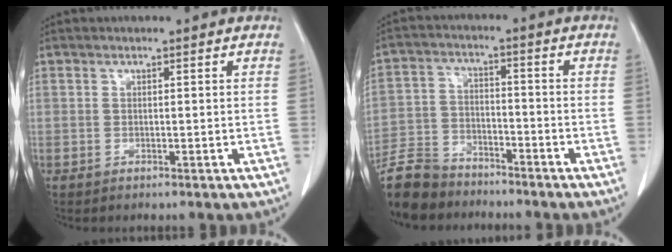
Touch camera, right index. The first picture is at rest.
{"total": 11.5, "force": [-10.2, 4.5, 2.9], "torque": [-0.070, -0.001, -0.190]}